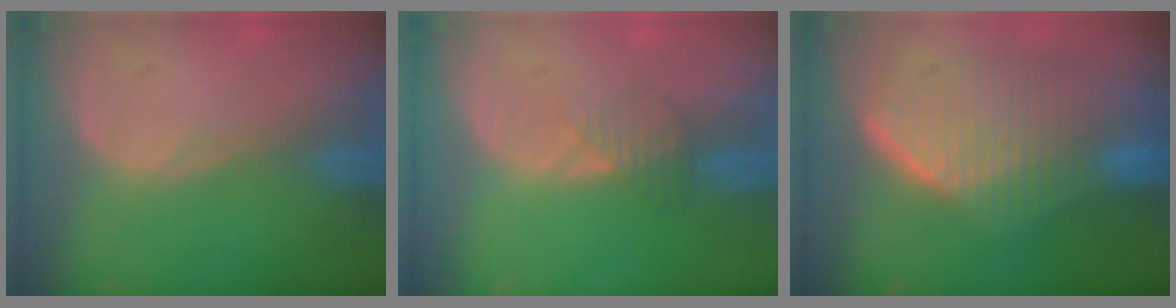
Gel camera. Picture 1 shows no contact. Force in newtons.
{"total": 2.4, "press": 2.4, "slide": 0.1}
{"total": 9.6, "press": 9.0, "slide": 3.4}